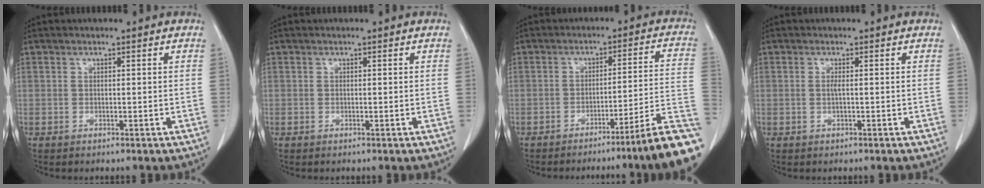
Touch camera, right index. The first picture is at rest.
{"total": 0.0}
{"total": 14.5, "force": [-10.8, -1.2, 9.7], "torque": [-0.042, 0.033, -0.148]}
{"total": 0.8, "force": [-0.1, 0.0, 0.8], "torque": [-0.020, -0.001, -0.002]}